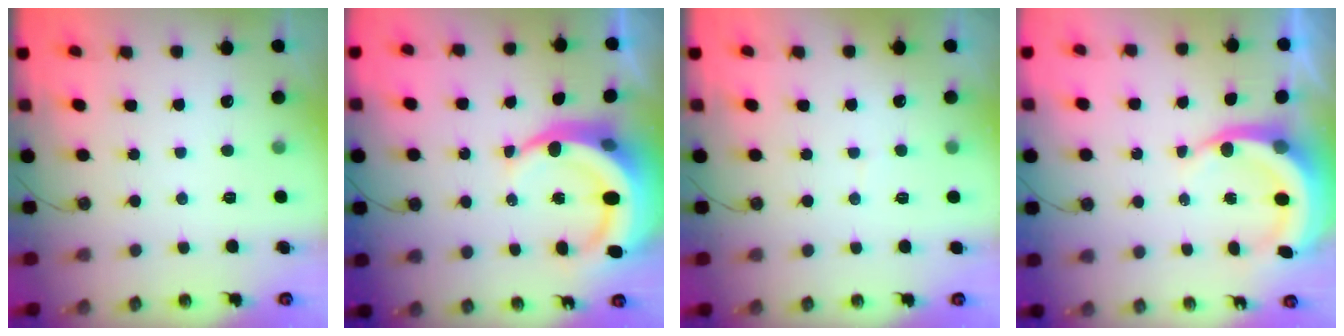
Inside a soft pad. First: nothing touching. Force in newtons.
{"total": 13.6, "press": 13.4, "slide": 2.5}
{"total": 2.6, "press": 2.0, "slide": 1.6}
{"total": 8.1, "press": 7.9, "slide": 1.8}